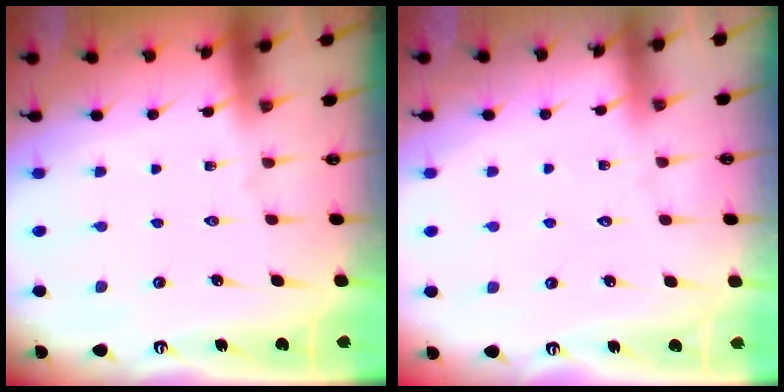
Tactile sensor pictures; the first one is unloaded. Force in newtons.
{"total": 2.8, "press": 2.8, "slide": 0.4}